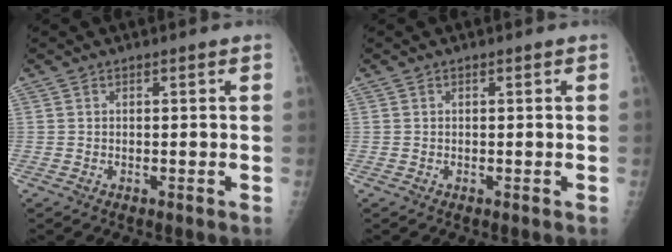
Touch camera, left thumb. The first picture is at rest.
{"total": 0.0}